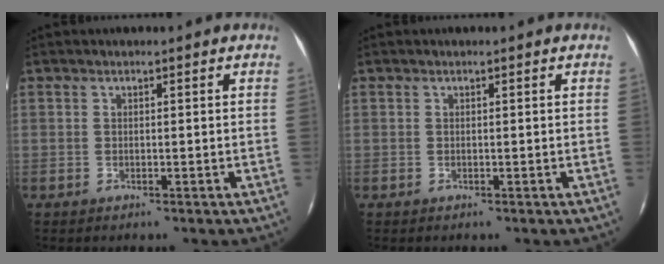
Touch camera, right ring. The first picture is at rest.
{"total": 0.0}